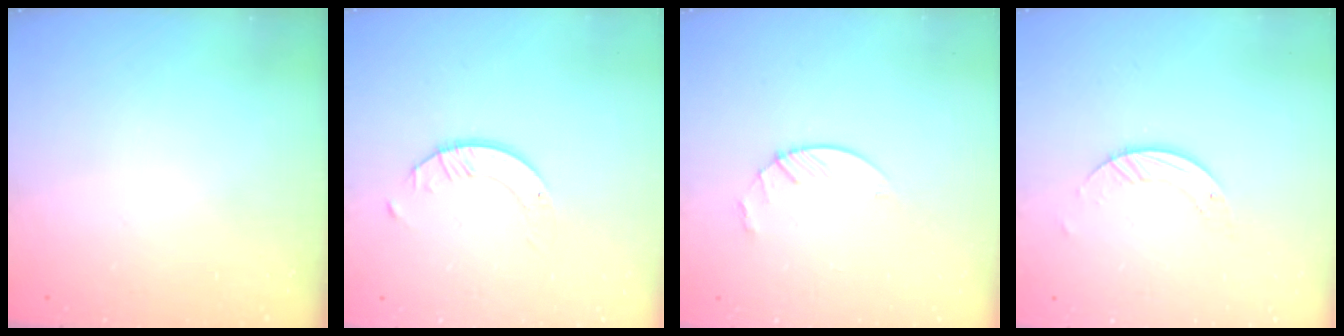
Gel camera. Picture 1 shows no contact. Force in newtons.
{"total": 2.0, "press": 2.0, "slide": 0.2}
{"total": 4.9, "press": 4.9, "slide": 0.4}
{"total": 3.9, "press": 3.9, "slide": 0.1}